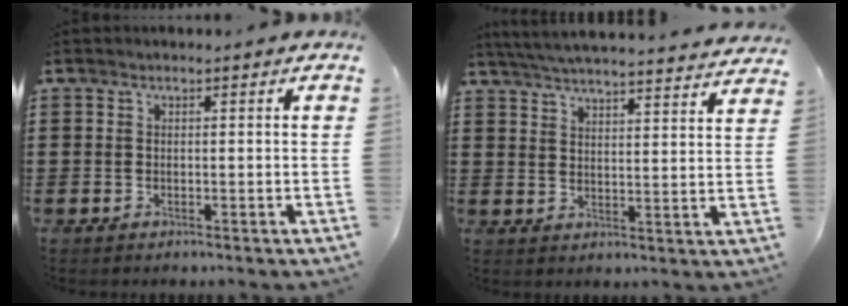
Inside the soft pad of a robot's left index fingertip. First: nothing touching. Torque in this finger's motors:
{"motor_torque": [2.14, 0.00, -0.04, 0.06]}